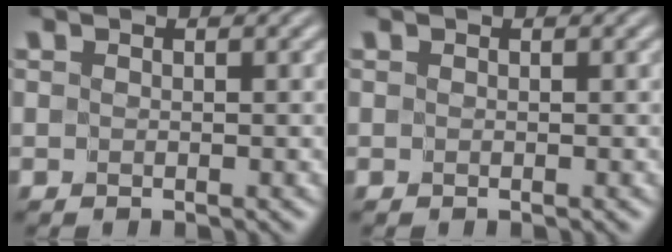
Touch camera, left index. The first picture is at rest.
{"total": 0.0}